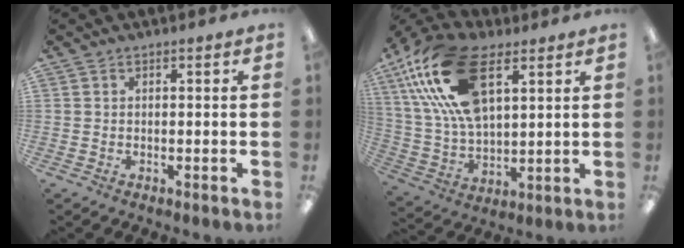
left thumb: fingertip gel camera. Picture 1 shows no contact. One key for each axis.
{"total": 23.1, "fx": 11.1, "fy": 12.3, "fz": 16.1, "tx": -0.350, "ty": -0.027, "tz": 0.196}